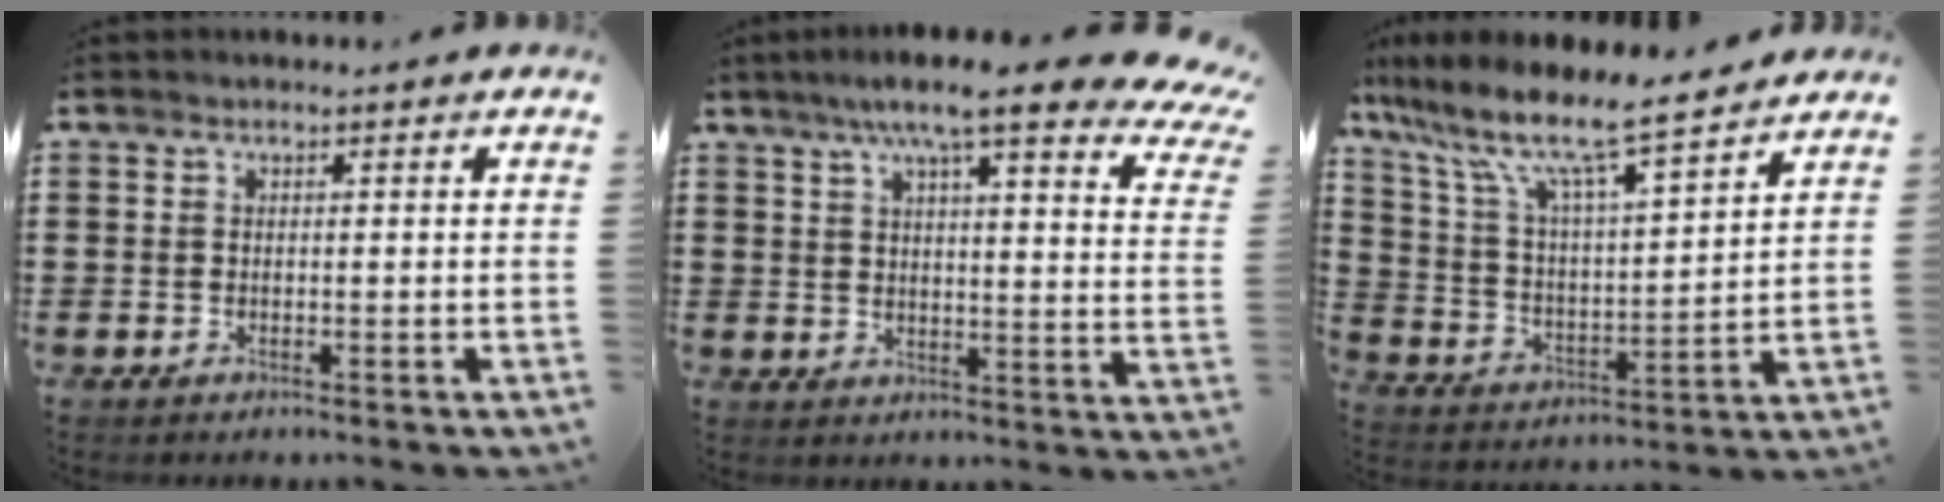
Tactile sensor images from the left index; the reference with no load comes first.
{"total": 10.0, "force": [7.5, 1.5, 6.5], "torque": [-0.123, -0.024, 0.123]}
{"total": 9.4, "force": [7.6, 1.3, 5.3], "torque": [-0.133, -0.047, 0.125]}